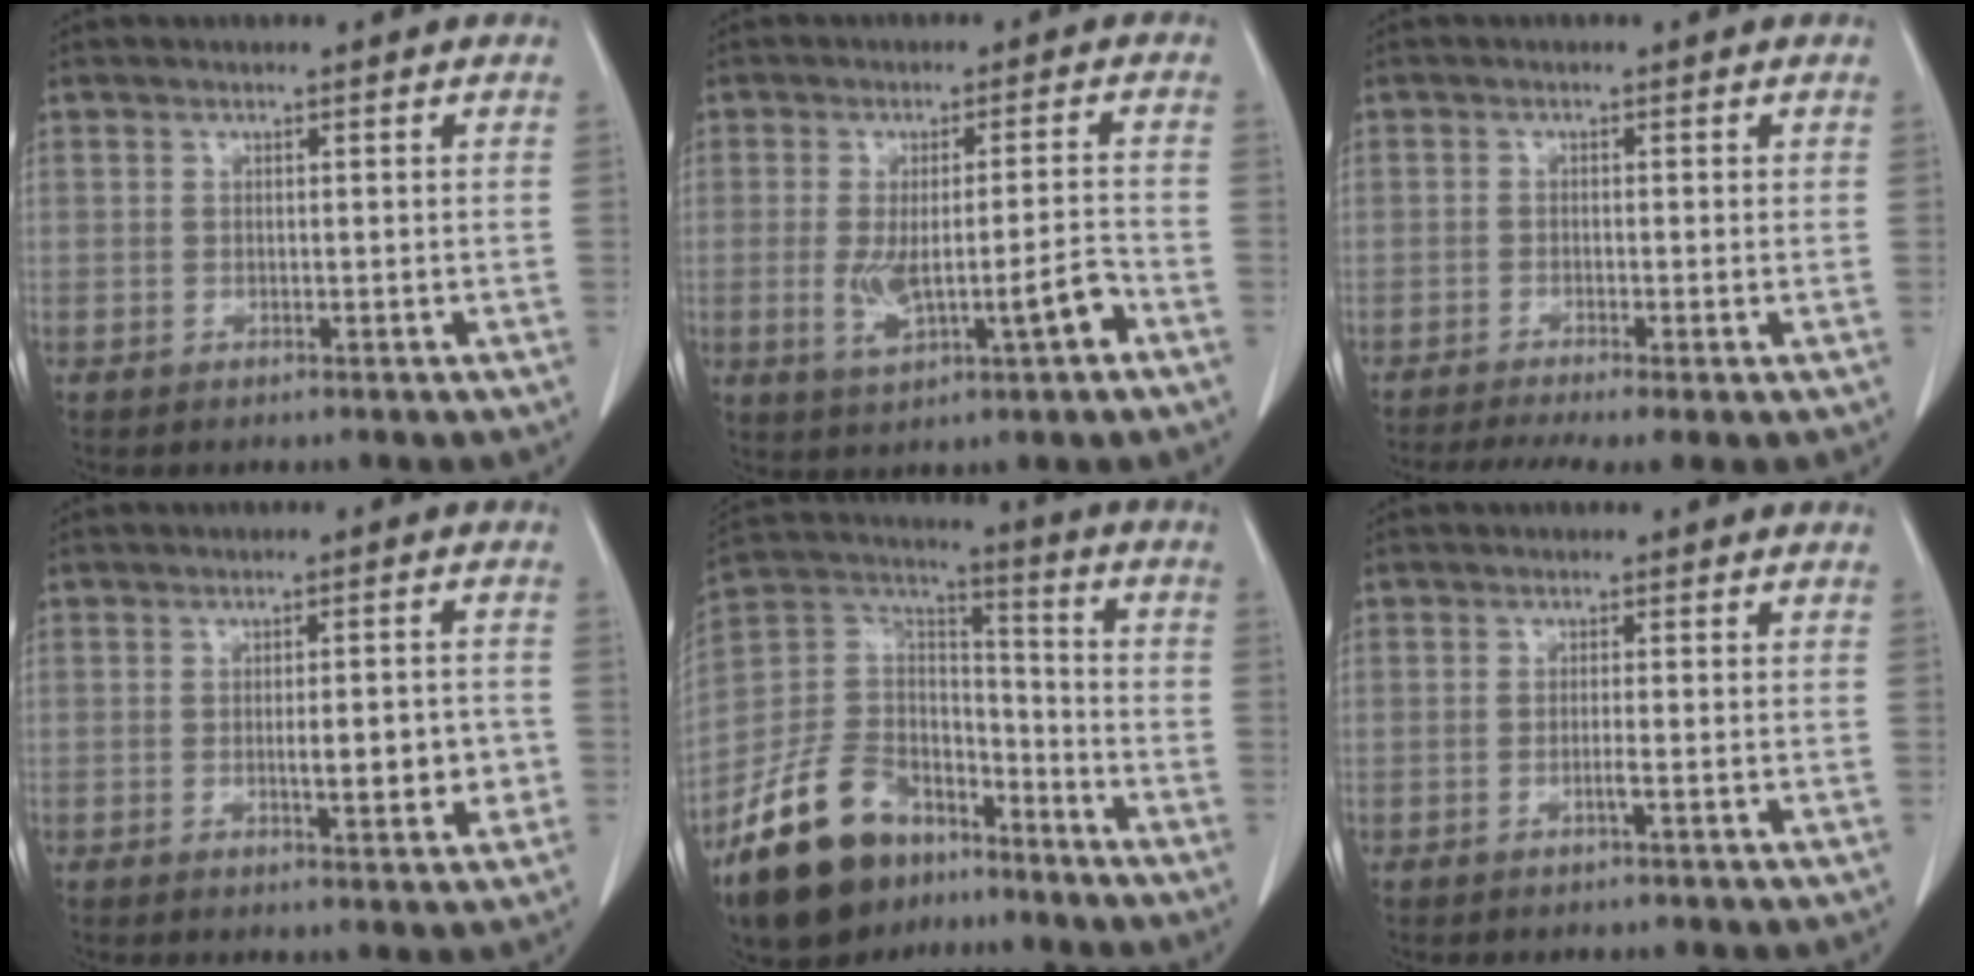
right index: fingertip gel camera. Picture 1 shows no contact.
{"total": 8.3, "force": [-2.5, 1.3, 7.8], "torque": [-0.137, 0.005, -0.030]}
{"total": 6.4, "force": [-4.3, 0.7, 4.6], "torque": [-0.077, -0.011, -0.074]}
{"total": 6.0, "force": [-1.2, 1.4, 5.7], "torque": [-0.080, 0.000, -0.012]}
{"total": 18.1, "force": [-12.2, 10.2, 8.7], "torque": [-0.179, 0.036, -0.215]}
{"total": 1.1, "force": [-0.6, -0.2, 1.0], "torque": [-0.017, 0.000, -0.011]}